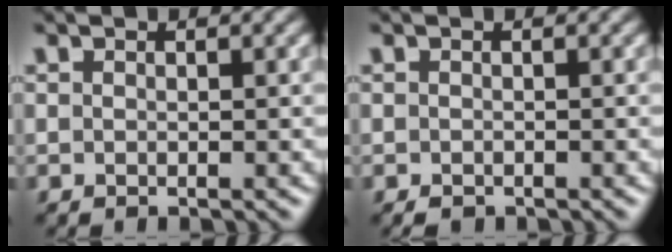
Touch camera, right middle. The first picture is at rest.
{"total": 0.6, "force": [-0.5, 0.3, 0.2], "torque": [-0.004, -0.003, -0.007]}